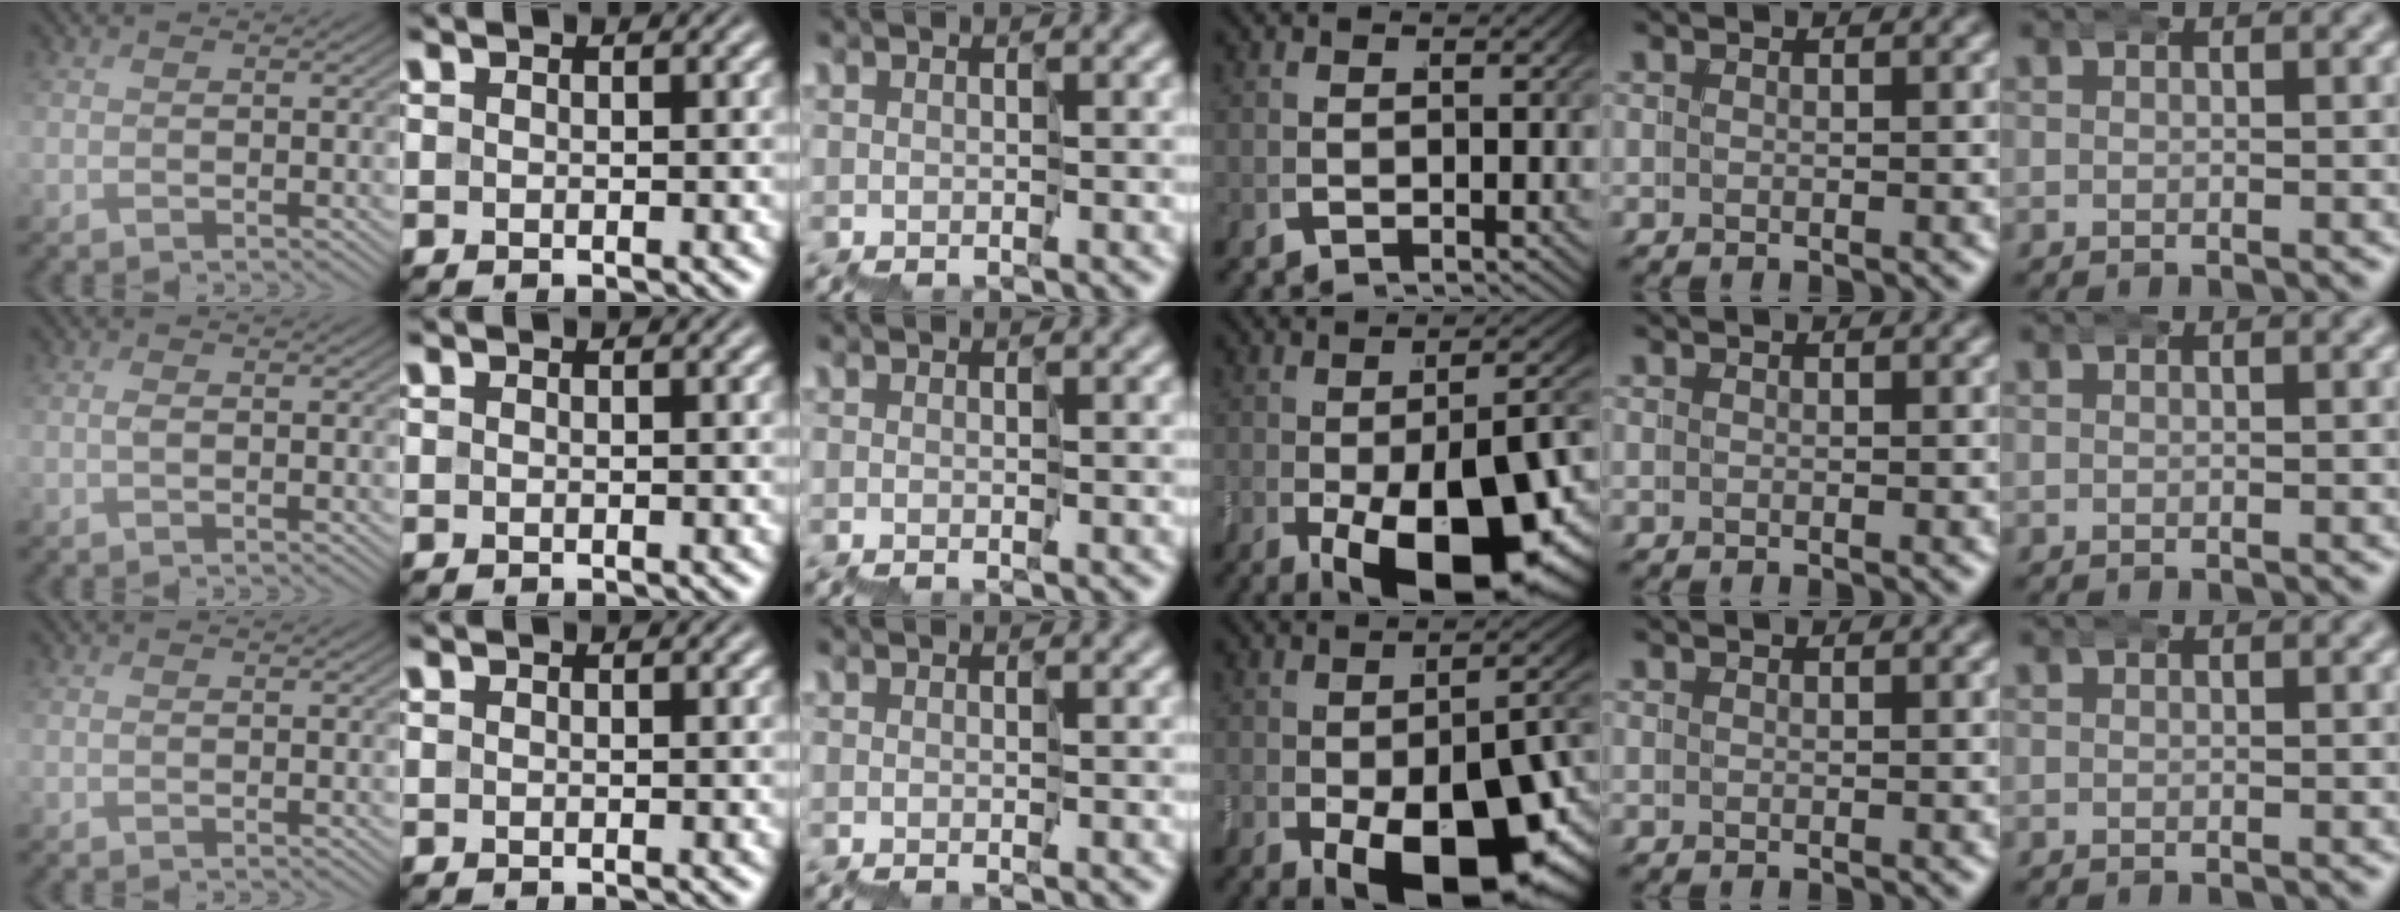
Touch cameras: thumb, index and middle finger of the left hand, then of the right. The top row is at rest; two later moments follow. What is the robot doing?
{"motion": "wrap", "object": "belt"}